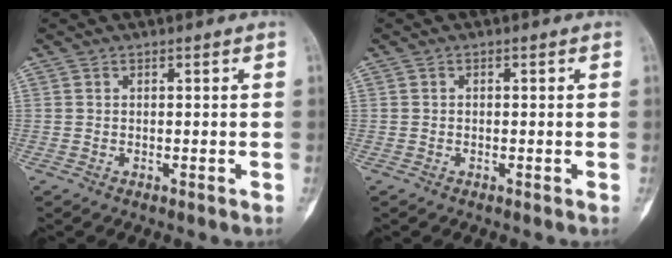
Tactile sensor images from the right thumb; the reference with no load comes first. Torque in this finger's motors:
{"motor_torque": [-0.29, -0.23, 0.03, -0.01, -0.01]}